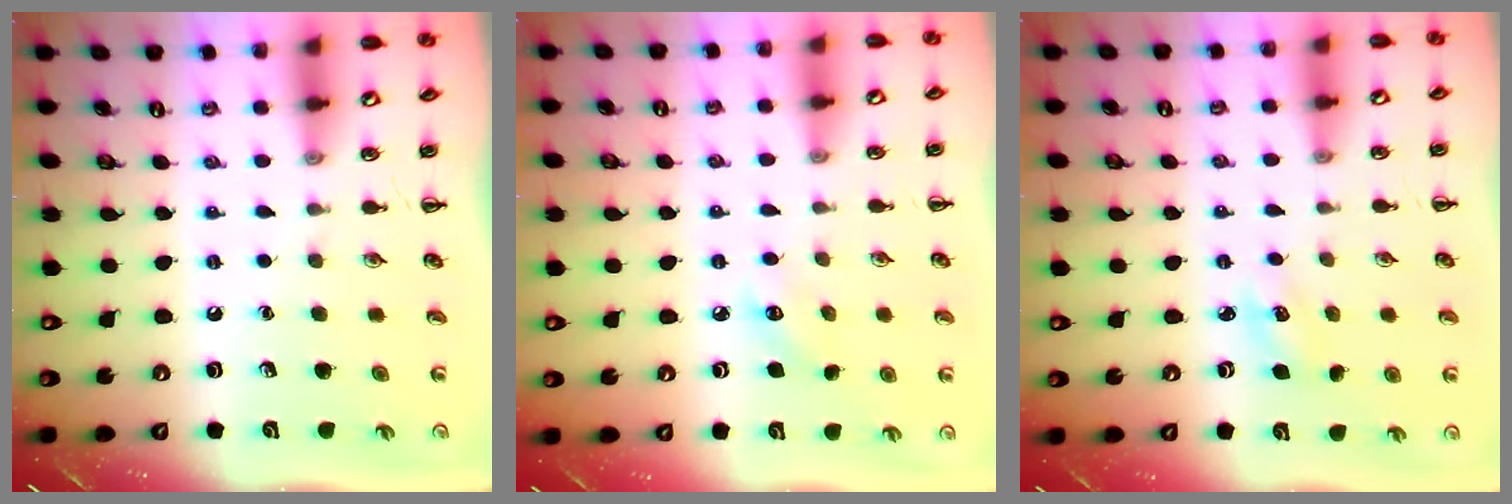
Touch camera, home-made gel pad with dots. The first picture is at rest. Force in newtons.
{"total": 4.2, "press": 4.1, "slide": 1.1}
{"total": 3.5, "press": 3.4, "slide": 1.0}